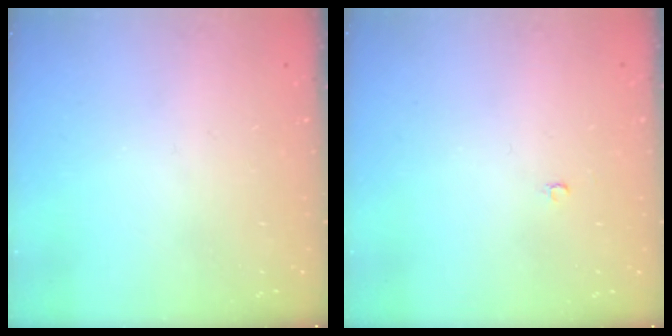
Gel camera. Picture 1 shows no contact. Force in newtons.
{"total": 2.1, "press": 2.1, "slide": 0.2}